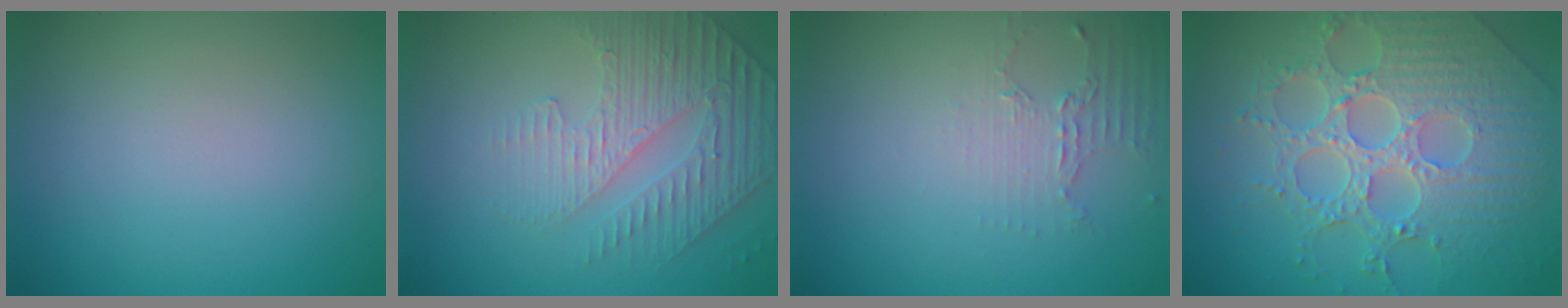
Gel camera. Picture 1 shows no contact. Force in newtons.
{"total": 4.7, "press": 3.3, "slide": 3.4}
{"total": 2.0, "press": 1.5, "slide": 1.4}
{"total": 8.1, "press": 6.0, "slide": 5.4}